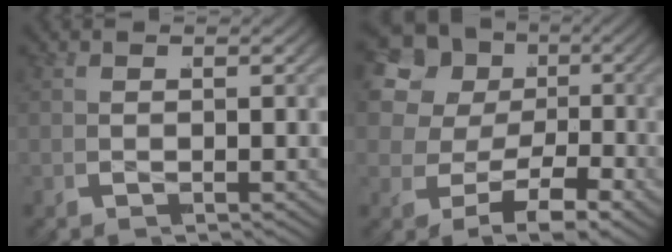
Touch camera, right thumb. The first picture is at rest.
{"total": 14.1, "force": [3.4, 10.5, 8.7], "torque": [-0.179, 0.007, 0.046]}